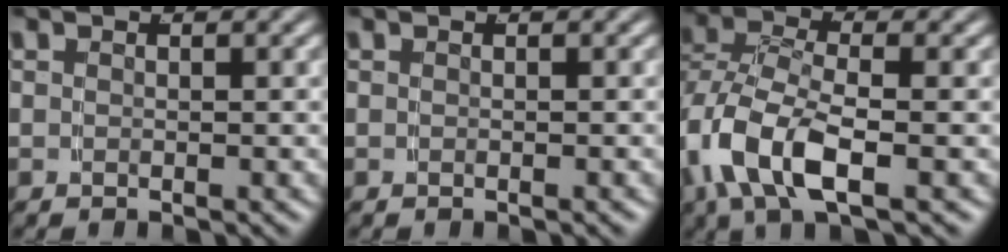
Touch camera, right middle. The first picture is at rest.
{"total": 0.0}
{"total": 6.1, "force": [-1.2, 3.2, 5.0], "torque": [-0.135, -0.019, -0.014]}